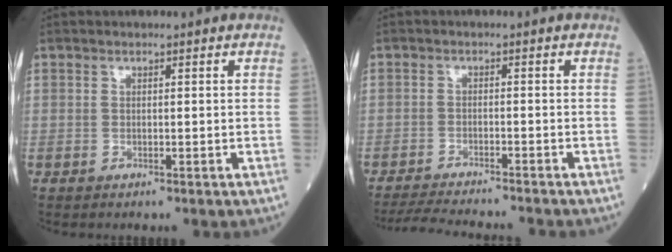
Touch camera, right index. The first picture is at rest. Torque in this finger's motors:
{"motor_torque": [-1.33, -0.81, -0.73, -0.12]}